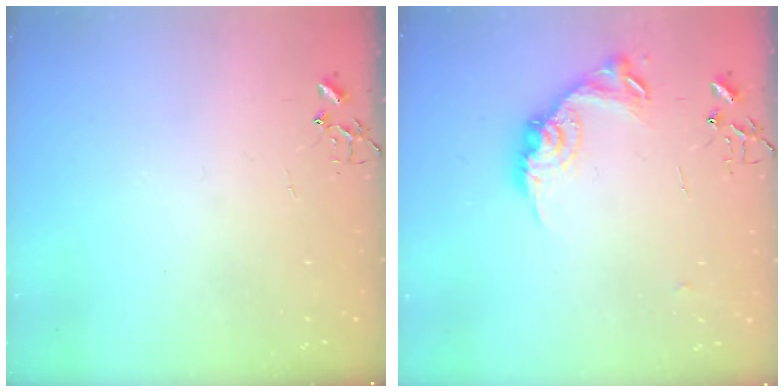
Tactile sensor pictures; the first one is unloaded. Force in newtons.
{"total": 13.6, "press": 13.6, "slide": 0.9}